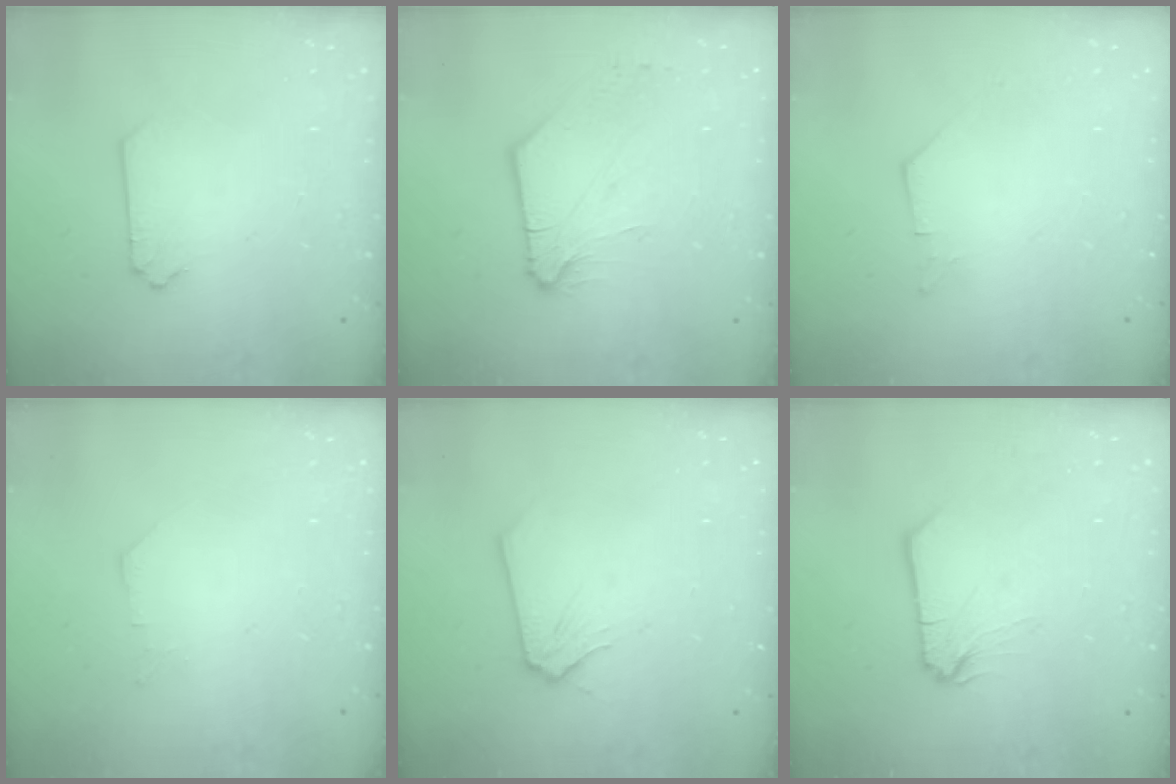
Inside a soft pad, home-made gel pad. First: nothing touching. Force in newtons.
{"total": 4.1, "press": 4.0, "slide": 0.6}
{"total": 1.2, "press": 1.1, "slide": 0.1}
{"total": 0.0}
{"total": 0.0}
{"total": 0.0}